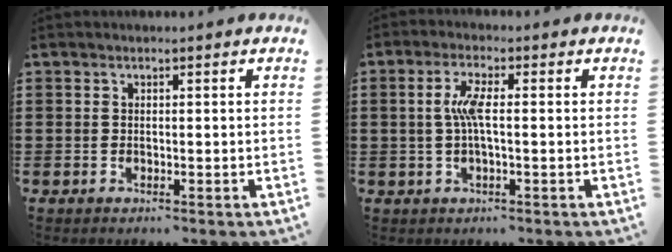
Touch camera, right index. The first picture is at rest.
{"total": 4.4, "force": [0.0, 0.9, 4.4], "torque": [-0.096, -0.002, -0.008]}